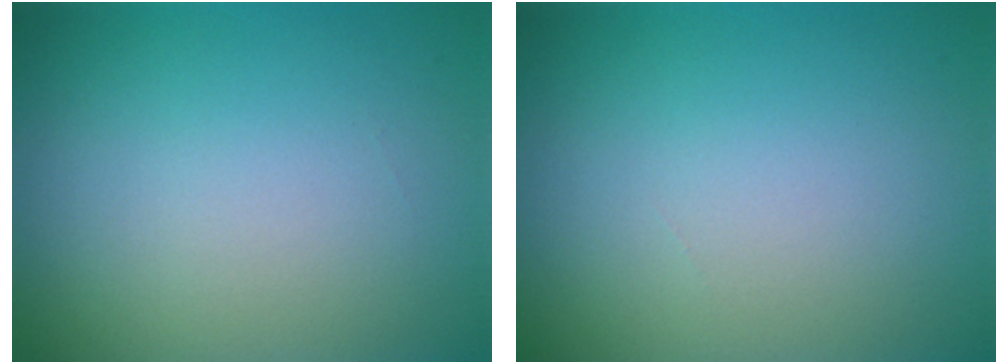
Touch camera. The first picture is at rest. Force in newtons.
{"total": 0.0}